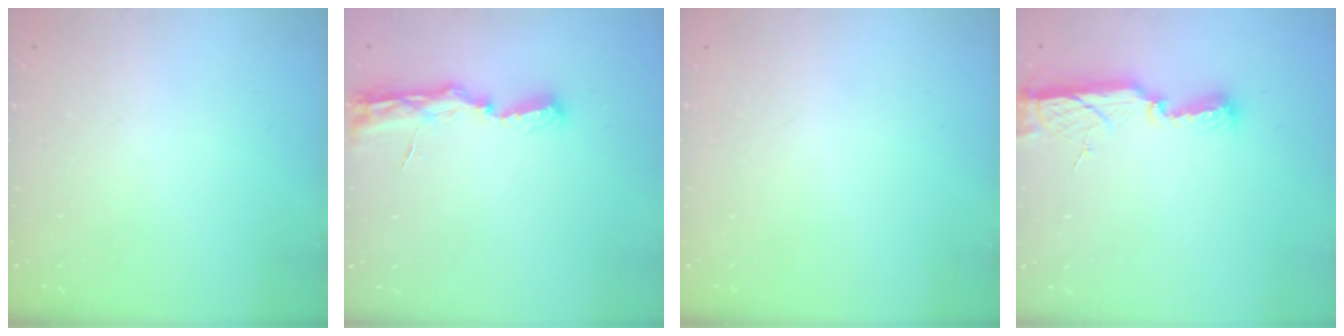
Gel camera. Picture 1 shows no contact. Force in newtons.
{"total": 7.6, "press": 7.6, "slide": 0.9}
{"total": 0.0}
{"total": 9.5, "press": 9.2, "slide": 2.7}